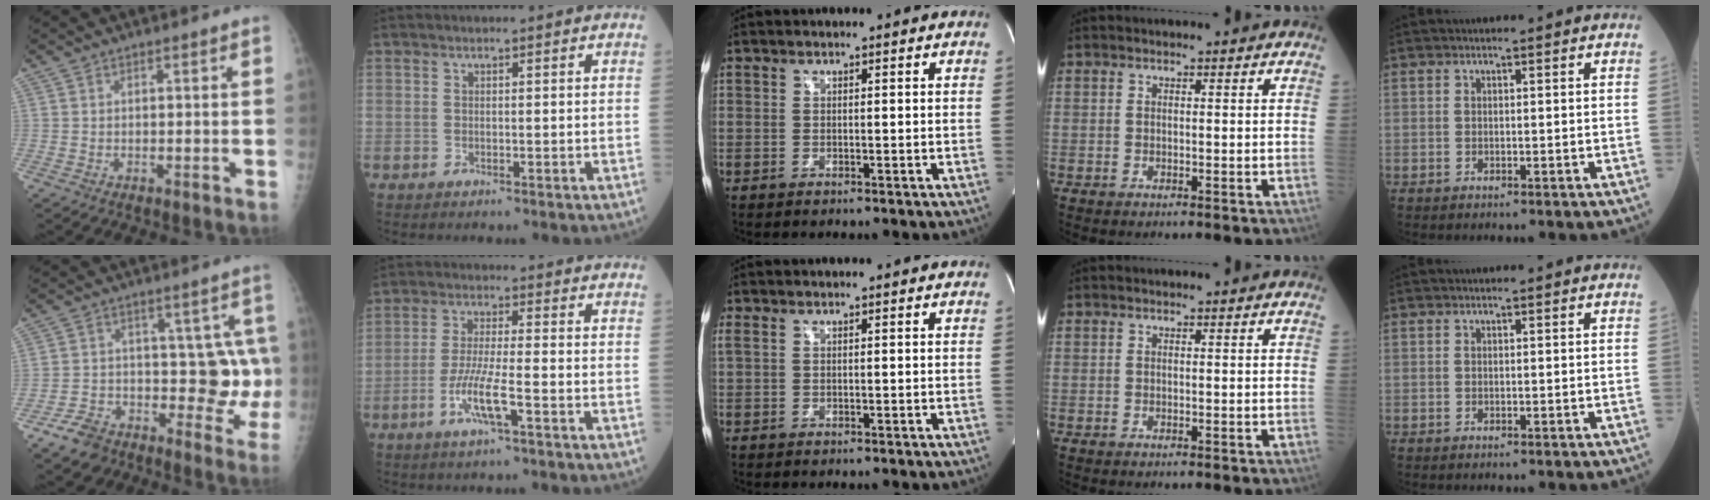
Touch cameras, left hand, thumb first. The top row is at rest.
{"thumb": {"total": 12.3, "force": [-4.4, 8.1, 8.1], "torque": [-0.057, 0.037, -0.061]}, "index": {"total": 6.7, "force": [-3.0, 0.2, 5.9], "torque": [-0.124, -0.008, -0.060]}, "middle": {"total": 0.8, "force": [0.5, 0.4, 0.6], "torque": [-0.031, 0.021, 0.014]}}